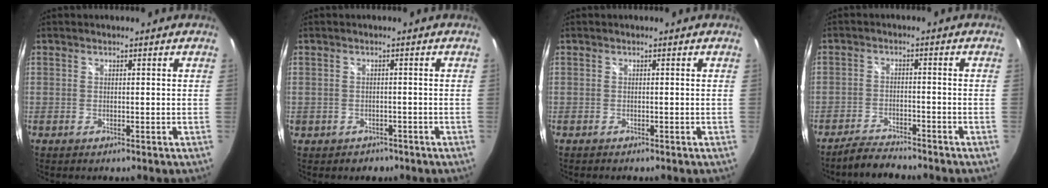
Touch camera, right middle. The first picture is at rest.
{"total": 2.9, "force": [-1.6, 2.3, 0.6], "torque": [-0.020, -0.004, -0.019]}
{"total": 0.0}
{"total": 4.8, "force": [-4.6, 0.6, 1.3], "torque": [-0.046, -0.005, -0.082]}